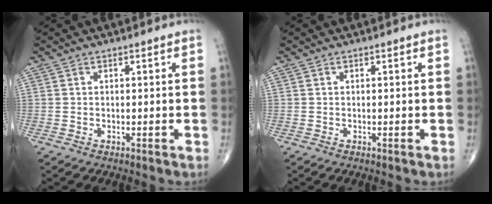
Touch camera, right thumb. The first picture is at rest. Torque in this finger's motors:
{"motor_torque": [0.02, 0.03, -0.07, -0.07, 0.00]}